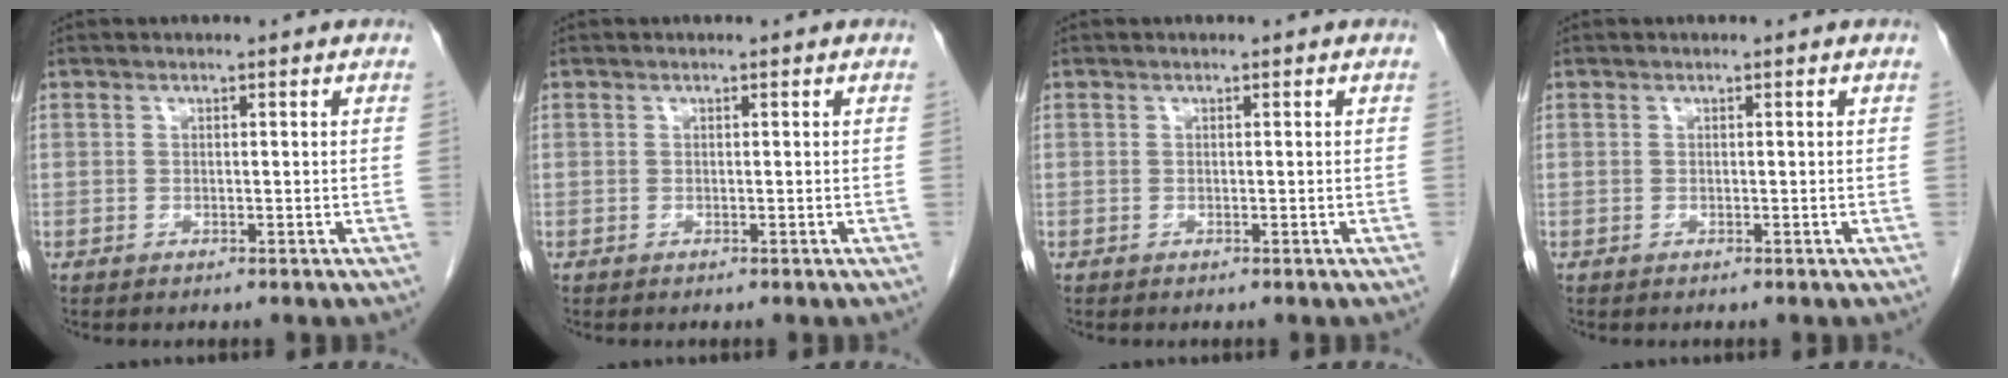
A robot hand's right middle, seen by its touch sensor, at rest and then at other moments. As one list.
[{"total": 0.0}, {"total": 0.0}, {"total": 0.0}]